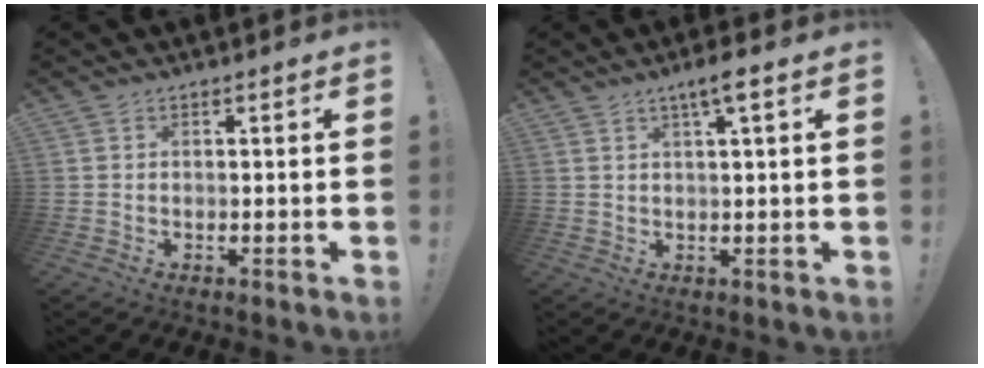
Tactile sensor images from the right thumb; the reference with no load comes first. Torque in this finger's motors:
{"motor_torque": [-0.12, -0.20, 0.22, 0.15, 0.13]}